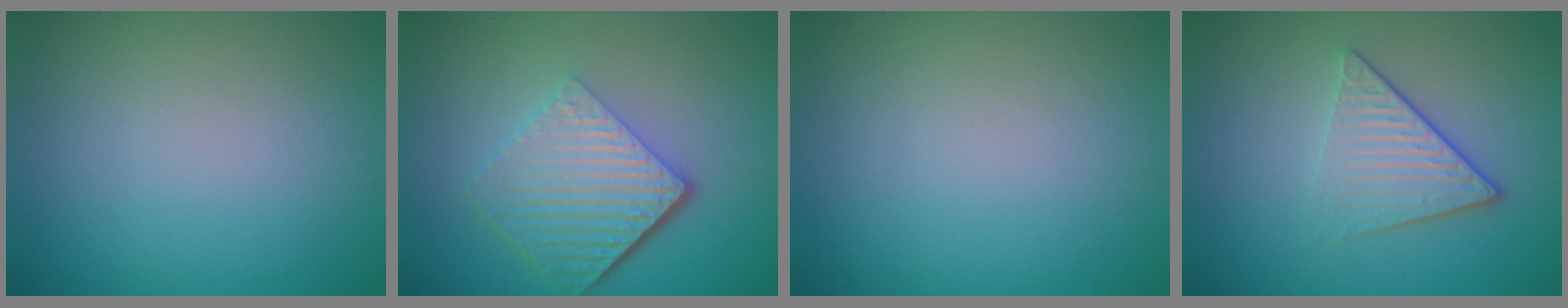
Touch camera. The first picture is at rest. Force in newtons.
{"total": 6.4, "press": 4.3, "slide": 4.8}
{"total": 0.0}
{"total": 4.1, "press": 2.9, "slide": 2.8}